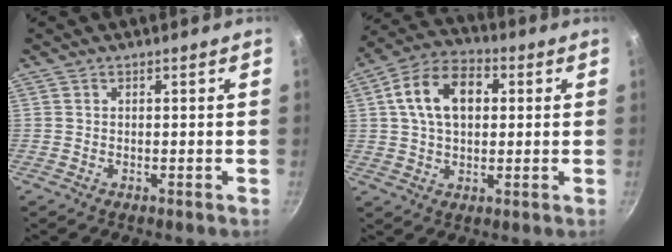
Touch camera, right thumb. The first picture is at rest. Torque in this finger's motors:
{"motor_torque": [-0.41, 0.85, 0.53, -0.27, 0.12]}